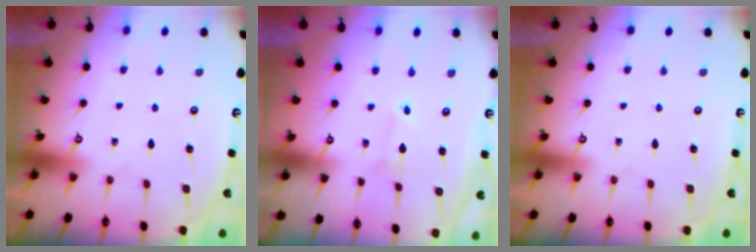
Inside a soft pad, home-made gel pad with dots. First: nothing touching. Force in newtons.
{"total": 1.9, "press": 1.9, "slide": 0.2}
{"total": 0.0}